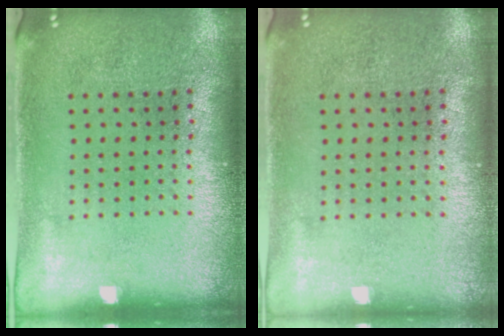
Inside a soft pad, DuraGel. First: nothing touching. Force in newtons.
{"total": 0.0}